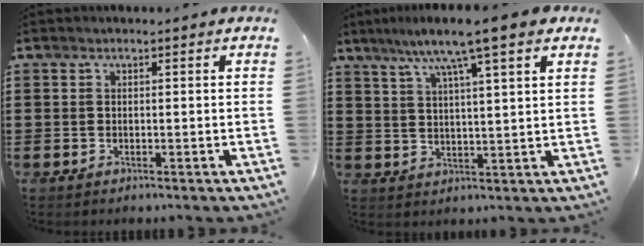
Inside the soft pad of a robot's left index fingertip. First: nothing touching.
{"total": 8.2, "force": [5.9, 0.3, 5.6], "torque": [-0.128, -0.009, 0.100]}